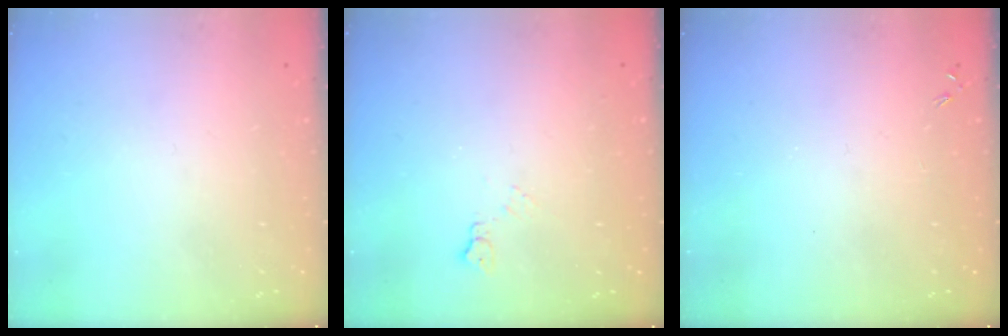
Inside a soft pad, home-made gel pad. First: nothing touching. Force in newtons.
{"total": 5.1, "press": 5.0, "slide": 0.7}
{"total": 0.0}